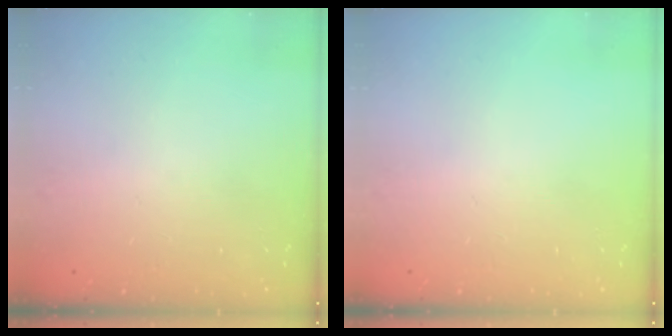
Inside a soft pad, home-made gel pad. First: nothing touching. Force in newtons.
{"total": 0.0}